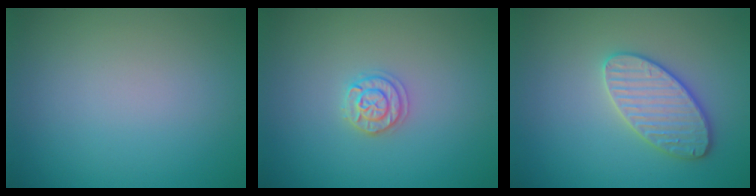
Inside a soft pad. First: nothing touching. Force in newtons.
{"total": 1.7, "press": 1.7, "slide": 0.2}
{"total": 3.6, "press": 3.5, "slide": 0.6}